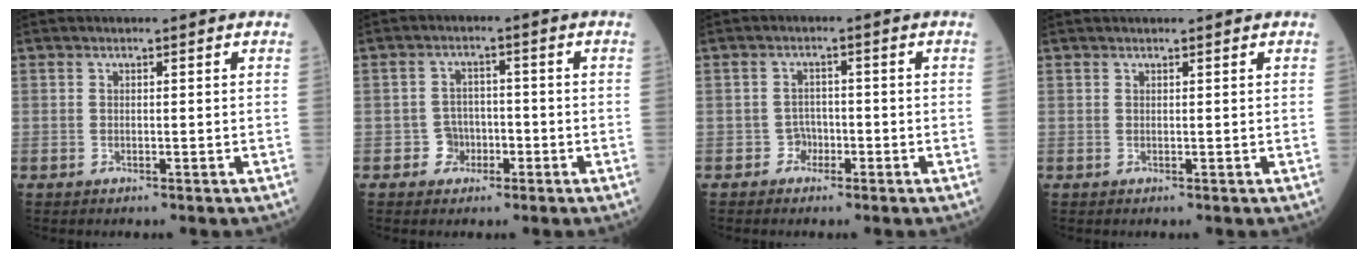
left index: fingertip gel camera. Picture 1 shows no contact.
{"total": 3.2, "force": [-1.4, 2.8, 0.6], "torque": [-0.005, 0.011, -0.025]}
{"total": 1.9, "force": [-1.2, 1.5, 0.2], "torque": [0.003, 0.009, -0.023]}
{"total": 2.2, "force": [2.0, 0.1, 0.7], "torque": [-0.003, 0.023, 0.028]}